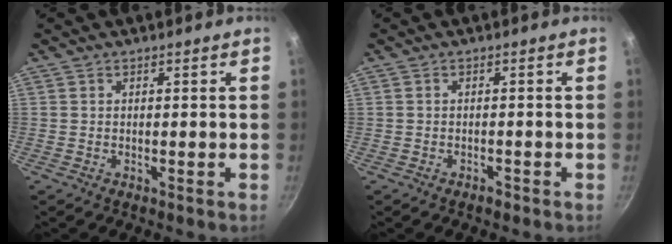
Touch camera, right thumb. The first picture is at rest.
{"total": 1.3, "force": [-0.9, 0.6, 0.6], "torque": [-0.010, 0.011, -0.013]}